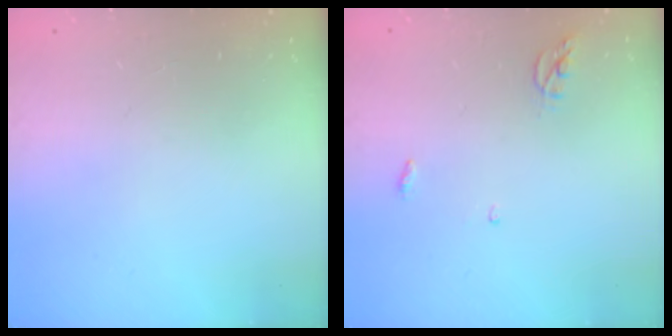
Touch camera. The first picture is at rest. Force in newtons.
{"total": 3.9, "press": 3.8, "slide": 0.3}